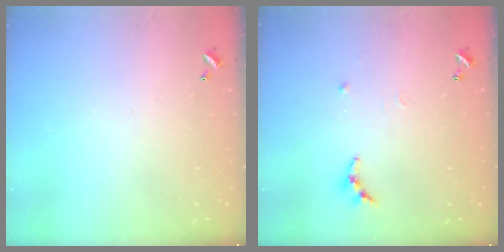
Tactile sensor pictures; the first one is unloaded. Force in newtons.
{"total": 6.1, "press": 6.1, "slide": 0.3}